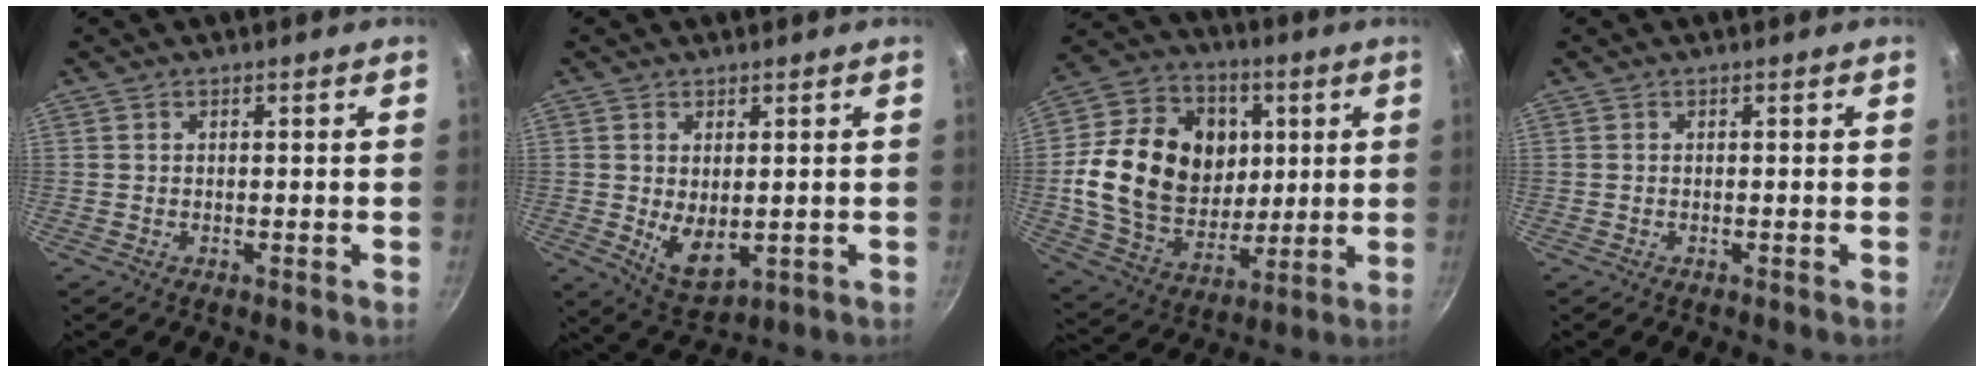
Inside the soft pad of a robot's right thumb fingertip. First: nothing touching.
{"total": 7.0, "force": [0.1, 3.9, 5.8], "torque": [-0.089, -0.022, 0.019]}
{"total": 23.4, "force": [2.9, 18.2, 14.5], "torque": [-0.237, 0.000, 0.057]}
{"total": 0.0}